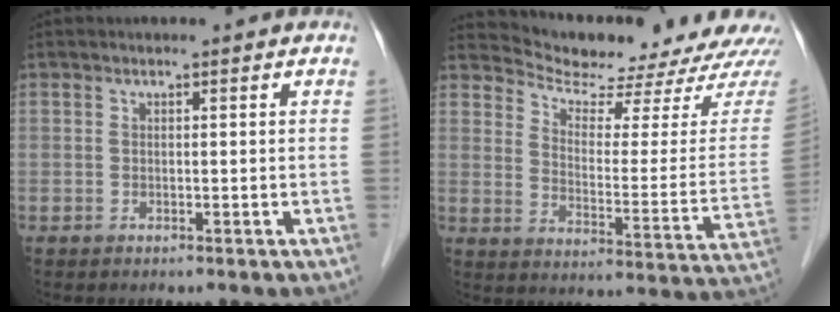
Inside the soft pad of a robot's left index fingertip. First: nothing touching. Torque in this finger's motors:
{"motor_torque": [-0.62, -0.78, 0.00, -0.02]}